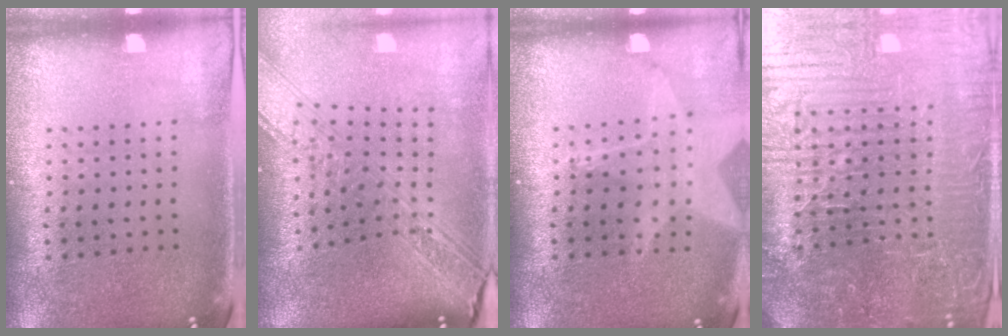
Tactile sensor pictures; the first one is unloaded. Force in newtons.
{"total": 3.3, "press": 2.5, "slide": 2.1}
{"total": 1.4, "press": 1.4, "slide": 0.3}
{"total": 6.8, "press": 6.1, "slide": 3.0}